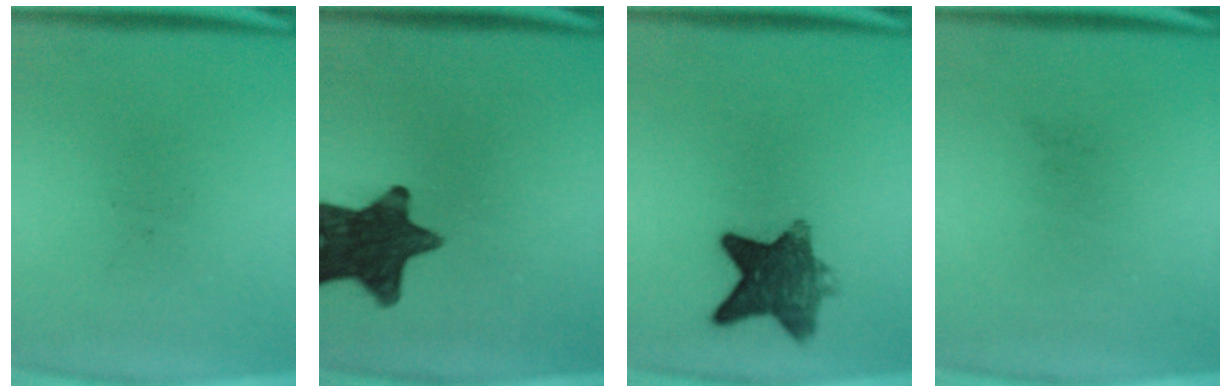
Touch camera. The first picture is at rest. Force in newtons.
{"total": 14.3}
{"total": 8.9}
{"total": 0.0}